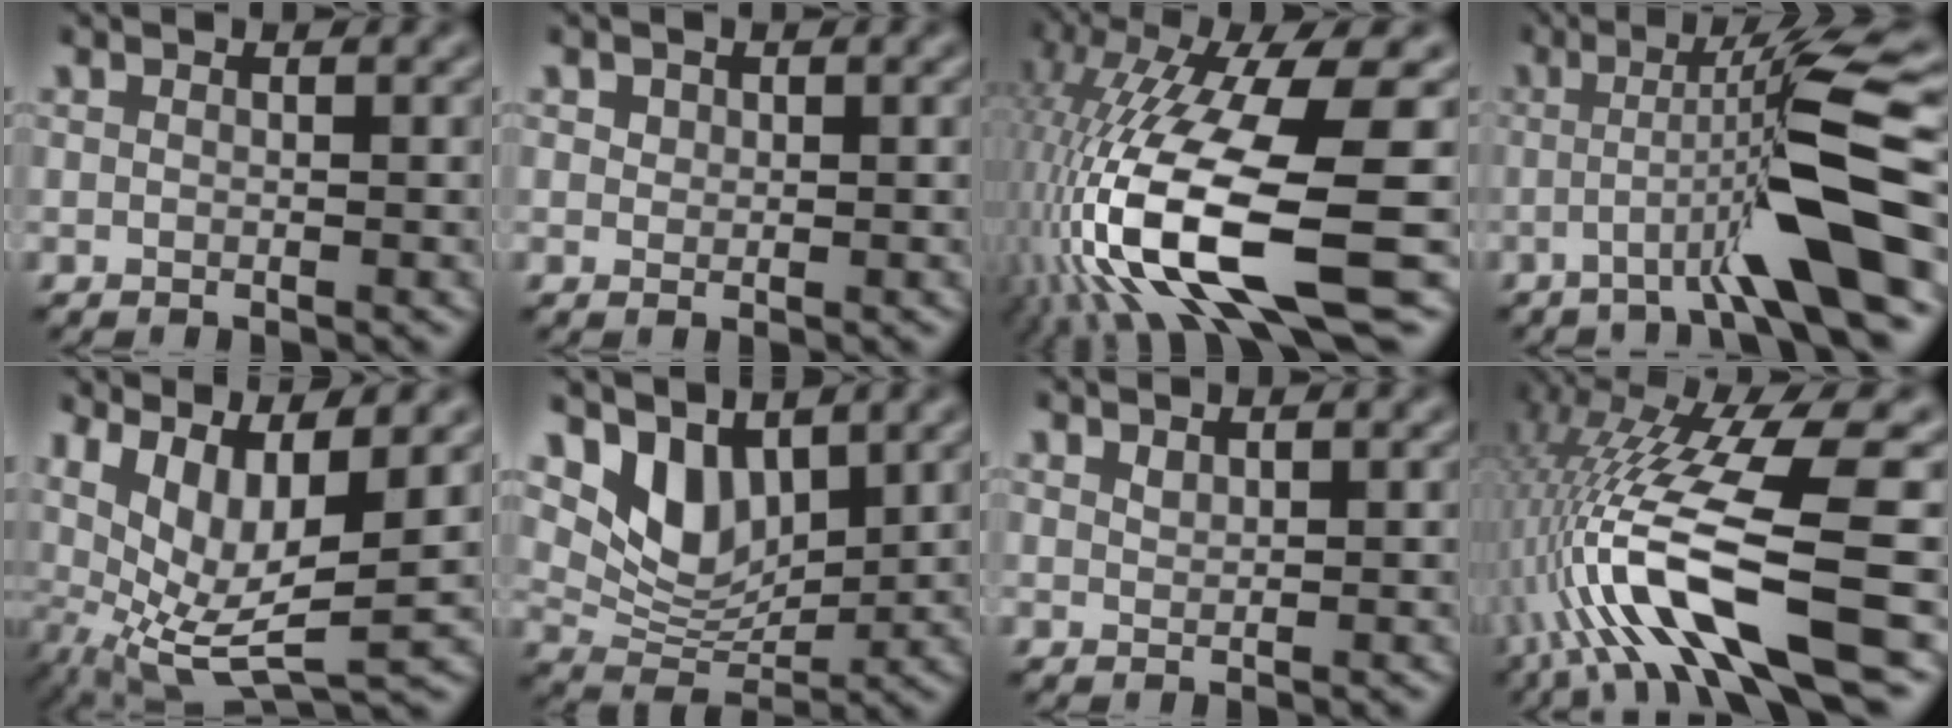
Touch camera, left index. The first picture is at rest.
{"total": 1.5, "force": [0.8, 1.1, 0.6], "torque": [-0.015, 0.007, 0.008]}
{"total": 14.6, "force": [-5.5, 3.4, 13.1], "torque": [-0.277, -0.008, -0.082]}
{"total": 8.1, "force": [-2.4, 0.3, 7.8], "torque": [-0.121, 0.008, -0.040]}
{"total": 10.4, "force": [2.3, 3.6, 9.5], "torque": [-0.163, 0.012, 0.066]}
{"total": 4.4, "force": [2.3, 2.7, 2.6], "torque": [-0.060, -0.015, 0.044]}
{"total": 0.0}
{"total": 13.0, "force": [-5.0, 2.3, 11.8], "torque": [-0.230, 0.013, -0.071]}